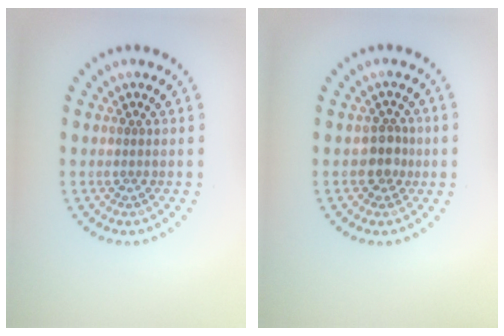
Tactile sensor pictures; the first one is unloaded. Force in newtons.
{"total": 1.9, "press": 1.7, "slide": 0.9}